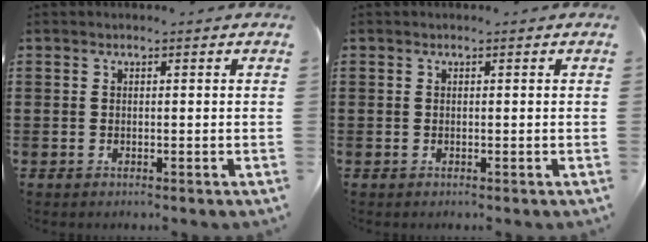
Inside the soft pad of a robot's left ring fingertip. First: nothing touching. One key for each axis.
{"total": 0.0}